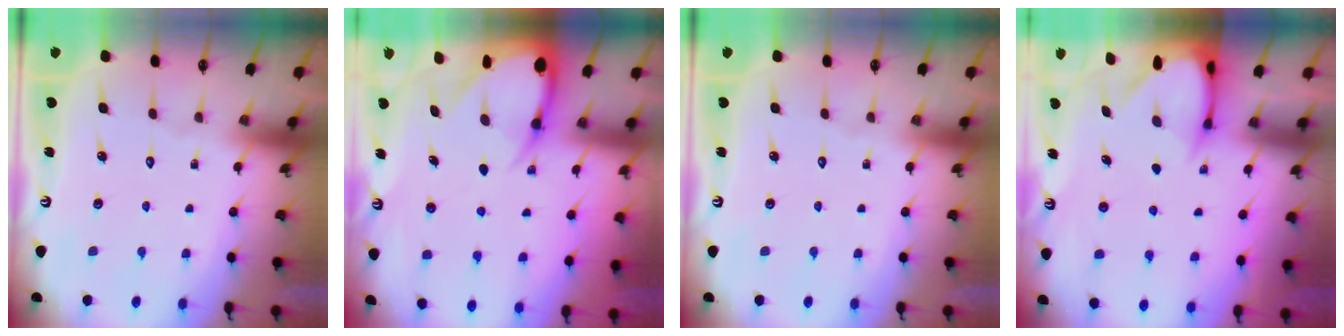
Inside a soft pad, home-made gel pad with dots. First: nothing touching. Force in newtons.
{"total": 7.5, "press": 7.4, "slide": 0.7}
{"total": 0.0}
{"total": 3.6, "press": 3.6, "slide": 0.3}